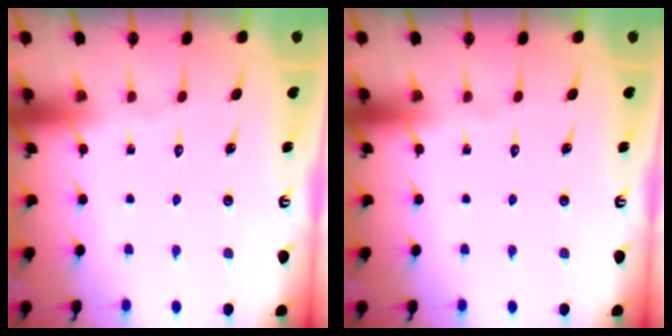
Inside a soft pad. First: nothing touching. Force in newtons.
{"total": 0.0}